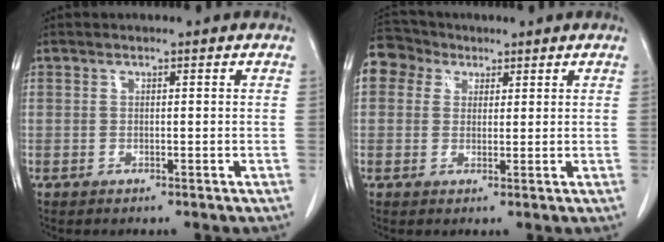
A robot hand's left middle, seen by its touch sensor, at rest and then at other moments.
{"total": 7.0, "force": [3.6, 5.8, 1.6], "torque": [-0.036, 0.036, 0.071]}